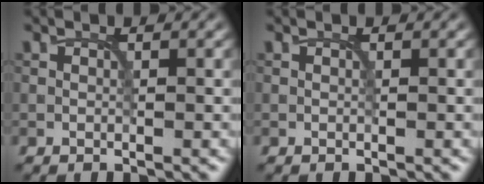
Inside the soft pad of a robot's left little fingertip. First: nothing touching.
{"total": 0.0}